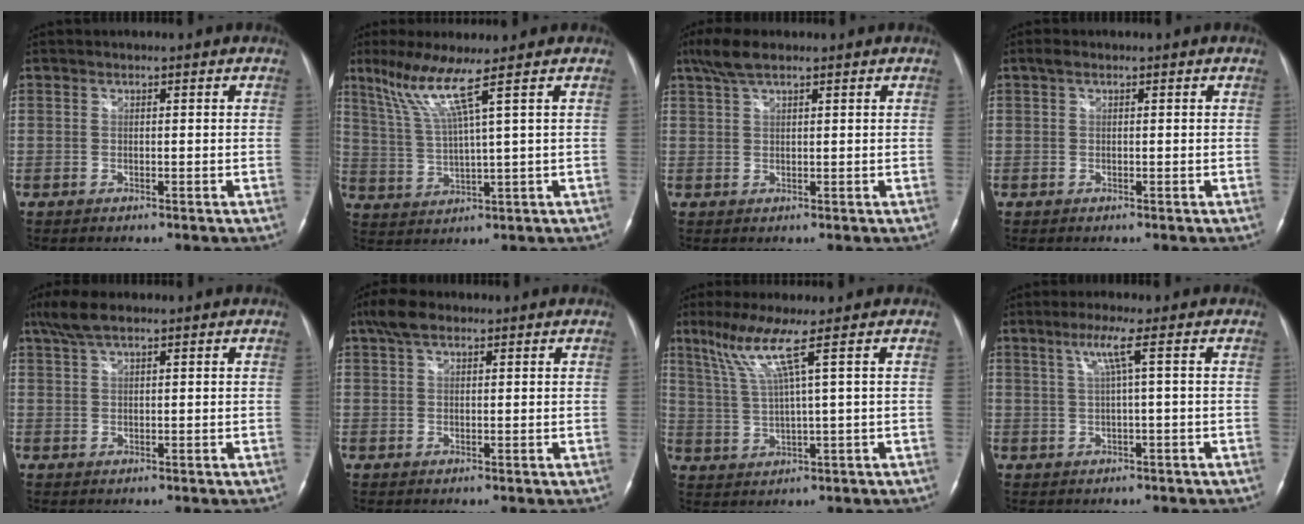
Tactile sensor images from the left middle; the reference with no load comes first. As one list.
[{"total": 7.2, "force": [4.3, -1.7, 5.6], "torque": [-0.116, -0.004, 0.089]}, {"total": 4.3, "force": [3.1, 1.1, 2.8], "torque": [-0.065, 0.017, 0.063]}, {"total": 1.0, "force": [0.5, 0.5, 0.6], "torque": [-0.014, 0.017, 0.008]}, {"total": 4.4, "force": [3.2, 1.1, 2.9], "torque": [-0.068, 0.020, 0.064]}, {"total": 4.0, "force": [2.7, 1.8, 2.4], "torque": [-0.059, 0.022, 0.052]}, {"total": 6.5, "force": [3.5, -1.6, 5.2], "torque": [-0.112, 0.001, 0.076]}, {"total": 3.3, "force": [1.0, -1.0, 3.0], "torque": [-0.066, 0.005, 0.022]}]